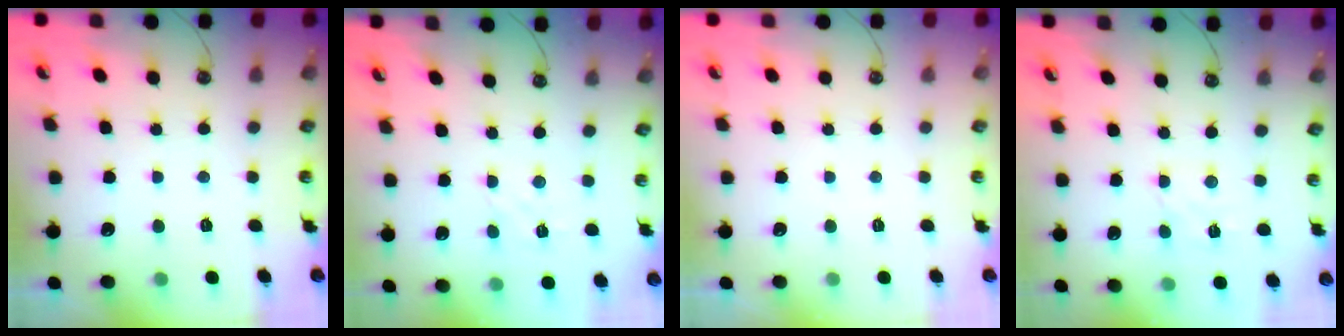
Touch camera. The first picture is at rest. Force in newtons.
{"total": 1.8, "press": 1.7, "slide": 0.6}
{"total": 0.0}
{"total": 2.9, "press": 2.8, "slide": 0.6}